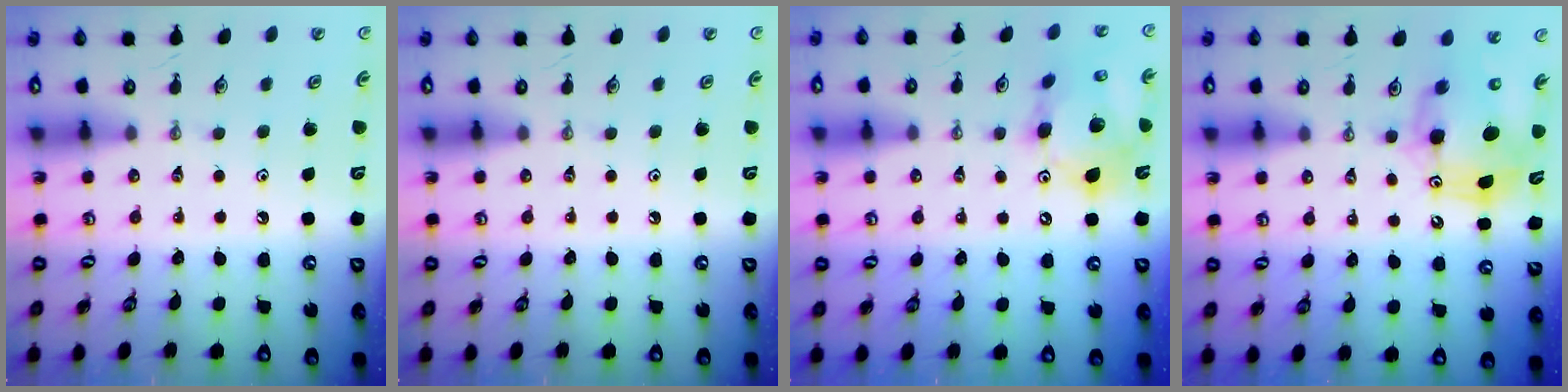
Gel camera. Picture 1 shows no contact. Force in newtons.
{"total": 0.0}
{"total": 14.2, "press": 13.9, "slide": 2.7}
{"total": 9.4, "press": 9.1, "slide": 2.2}